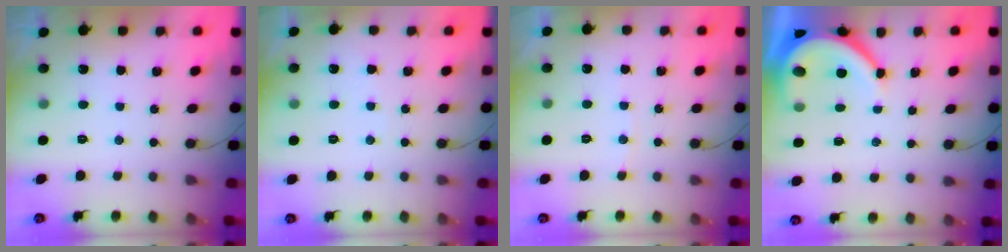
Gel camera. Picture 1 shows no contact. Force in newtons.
{"total": 2.7, "press": 2.7, "slide": 0.3}
{"total": 2.5, "press": 2.5, "slide": 0.3}
{"total": 8.8, "press": 8.7, "slide": 1.2}